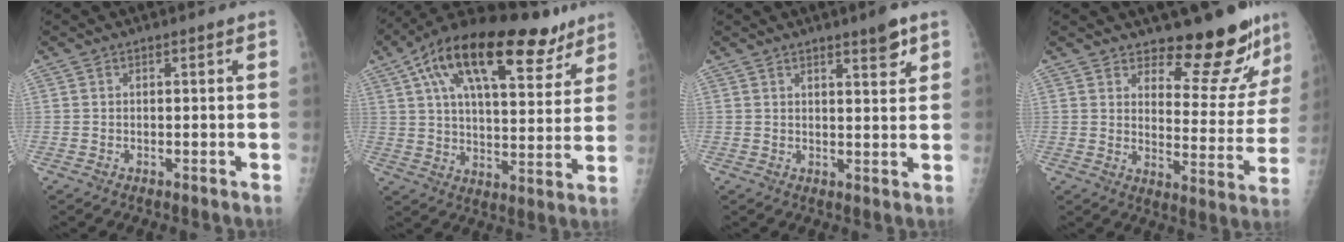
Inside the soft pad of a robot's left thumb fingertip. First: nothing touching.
{"total": 24.1, "force": [13.7, 10.3, 17.0], "torque": [-0.247, -0.006, 0.219]}
{"total": 4.2, "force": [2.8, 0.9, 3.1], "torque": [-0.038, -0.019, 0.038]}
{"total": 13.7, "force": [12.0, 4.1, 5.2], "torque": [-0.023, -0.113, 0.157]}